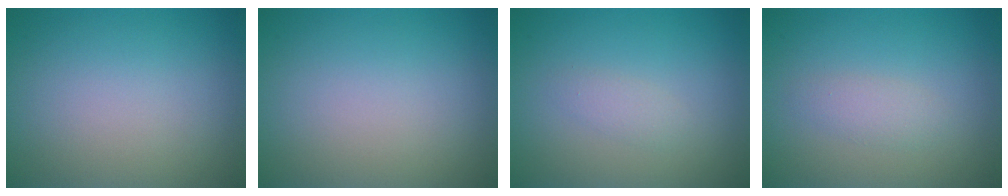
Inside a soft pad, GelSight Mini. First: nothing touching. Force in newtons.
{"total": 0.0}
{"total": 1.1, "press": 1.1, "slide": 0.0}
{"total": 1.4, "press": 1.4, "slide": 0.1}